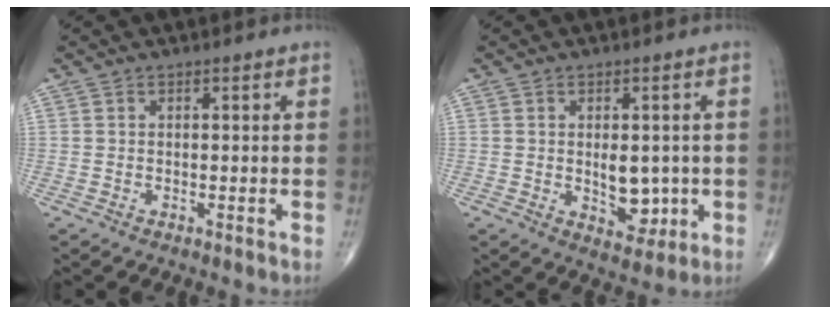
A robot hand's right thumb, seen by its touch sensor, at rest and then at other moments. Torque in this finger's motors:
{"motor_torque": [2.57, 2.45, 1.38, -0.47, 0.52]}